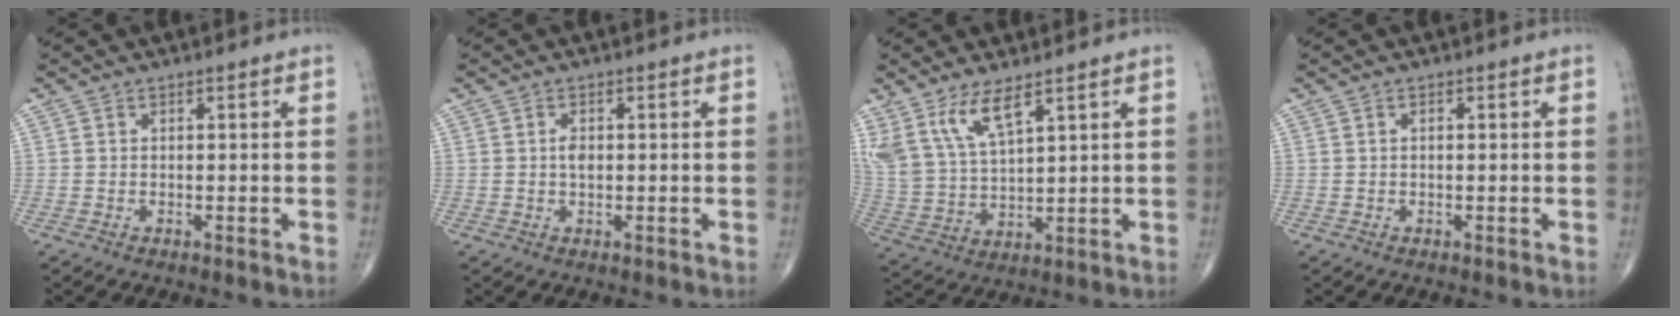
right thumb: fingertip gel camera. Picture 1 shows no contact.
{"total": 1.8, "force": [0.2, 1.0, 1.5], "torque": [-0.024, 0.000, 0.002]}
{"total": 10.1, "force": [6.5, 3.4, 7.0], "torque": [-0.144, -0.025, 0.146]}
{"total": 0.5, "force": [0.1, 0.3, 0.4], "torque": [-0.010, 0.002, 0.002]}